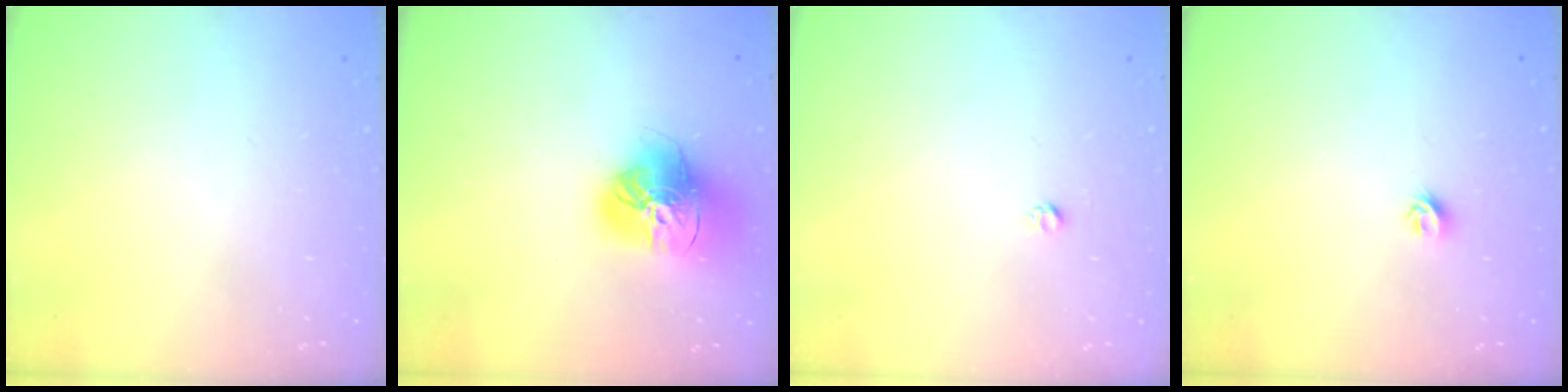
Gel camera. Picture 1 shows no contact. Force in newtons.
{"total": 17.7, "press": 17.6, "slide": 1.8}
{"total": 3.1, "press": 3.1, "slide": 0.3}
{"total": 4.2, "press": 4.1, "slide": 0.7}